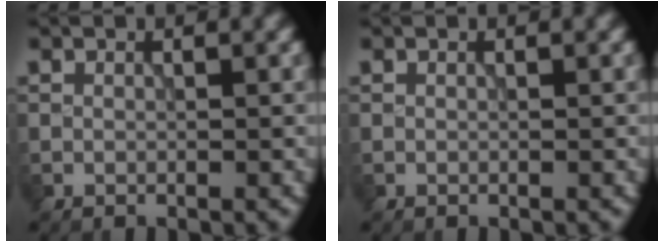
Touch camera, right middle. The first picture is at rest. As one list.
[{"total": 0.0}]